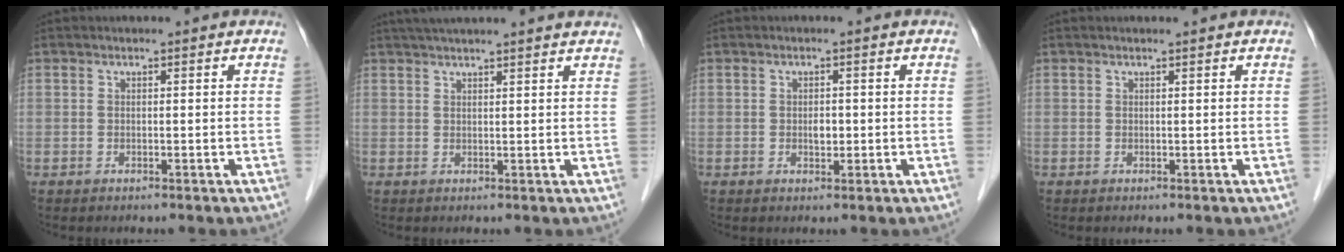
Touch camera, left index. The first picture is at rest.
{"total": 11.6, "force": [10.2, 0.0, 5.5], "torque": [-0.086, 0.038, 0.129]}
{"total": 1.5, "force": [-0.1, 0.9, 1.2], "torque": [-0.020, 0.001, -0.001]}
{"total": 0.7, "force": [0.6, -0.1, 0.4], "torque": [-0.006, 0.003, 0.011]}